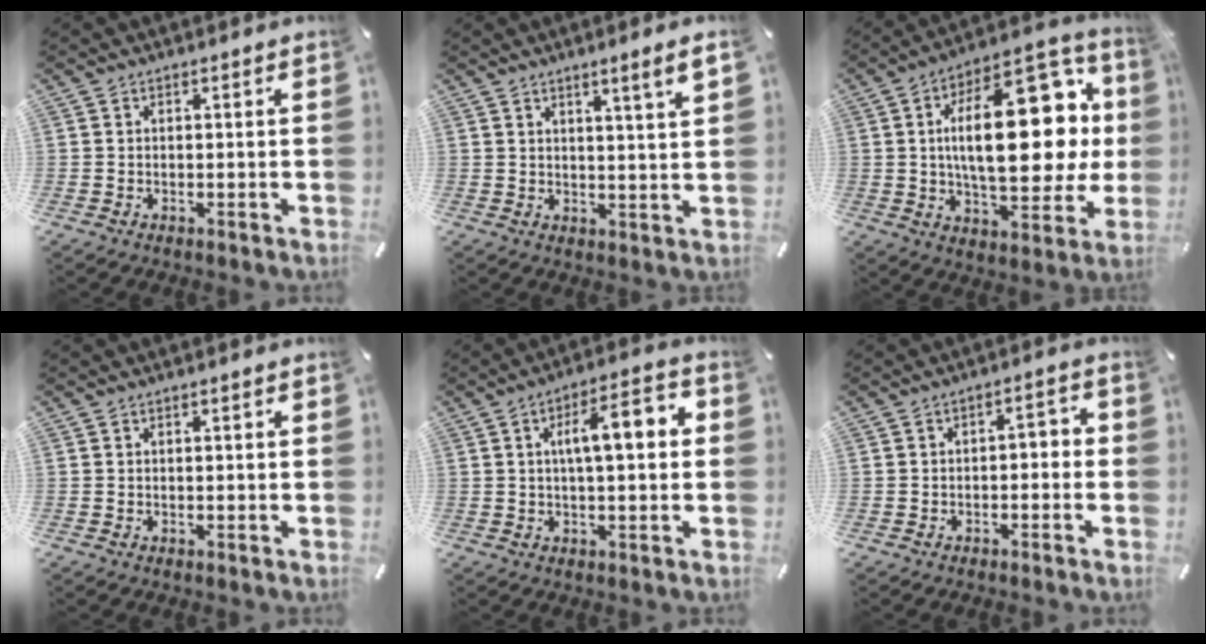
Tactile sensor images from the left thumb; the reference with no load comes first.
{"total": 4.7, "force": [3.2, -0.5, 3.4], "torque": [-0.055, -0.017, 0.050]}
{"total": 29.7, "force": [4.9, 13.9, 25.8], "torque": [-0.417, -0.023, 0.078]}
{"total": 0.5, "force": [0.3, 0.1, 0.5], "torque": [-0.007, 0.002, 0.004]}
{"total": 10.9, "force": [2.1, 3.5, 10.1], "torque": [-0.160, 0.002, 0.025]}
{"total": 3.0, "force": [-2.0, 1.4, 1.7], "torque": [-0.030, 0.016, -0.041]}